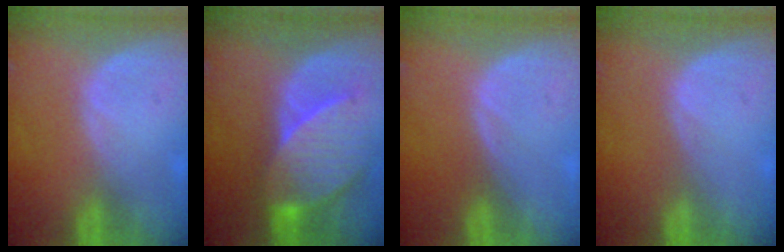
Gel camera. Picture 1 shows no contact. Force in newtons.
{"total": 9.2, "press": 8.8, "slide": 2.6}
{"total": 0.0}
{"total": 0.0}